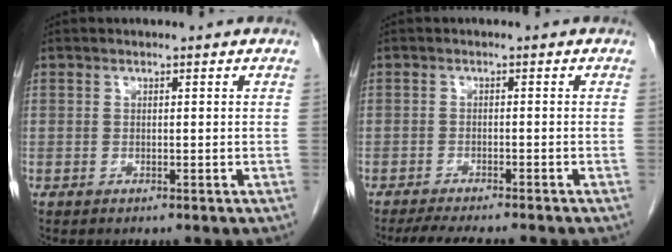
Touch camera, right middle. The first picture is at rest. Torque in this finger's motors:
{"motor_torque": [0.47, -0.35, 0.10, 0.02]}